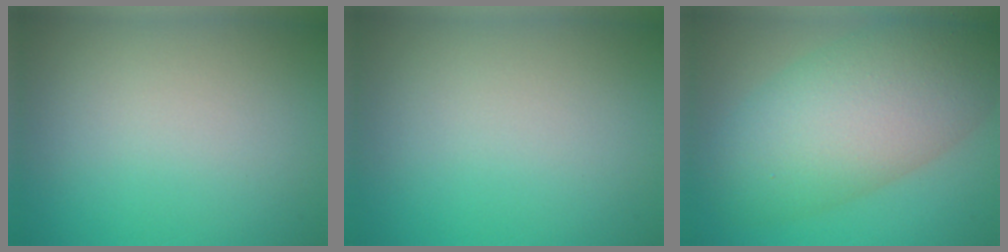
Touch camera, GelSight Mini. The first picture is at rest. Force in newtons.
{"total": 0.0}
{"total": 10.2, "press": 10.2, "slide": 0.7}